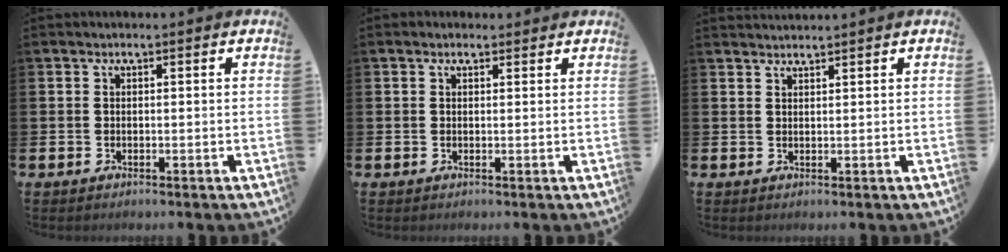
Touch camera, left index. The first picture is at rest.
{"total": 0.9, "force": [0.7, 0.5, 0.3], "torque": [0.005, 0.002, 0.010]}
{"total": 1.3, "force": [1.3, -0.2, 0.0], "torque": [-0.004, -0.003, 0.025]}